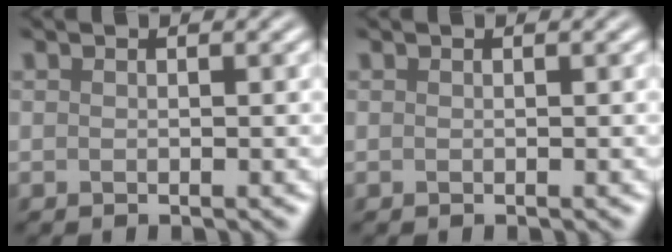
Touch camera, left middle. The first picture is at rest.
{"total": 0.0}